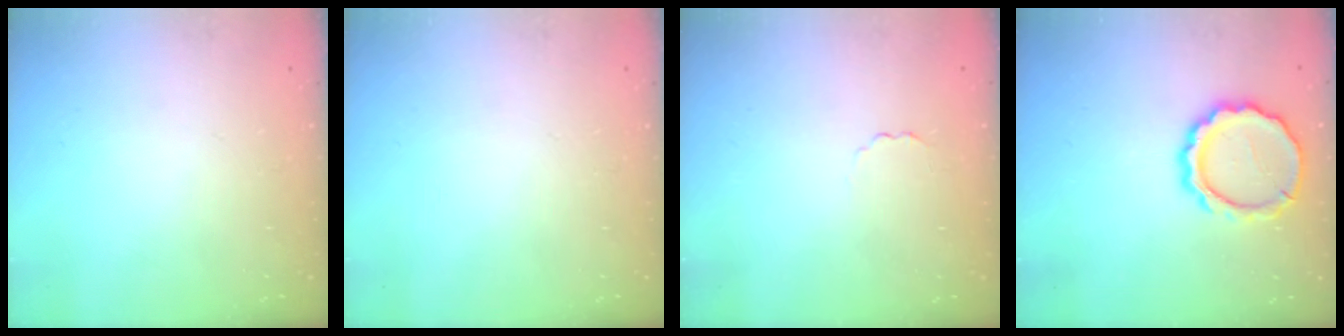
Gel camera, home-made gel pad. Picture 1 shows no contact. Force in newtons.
{"total": 0.0}
{"total": 1.4, "press": 1.3, "slide": 0.4}
{"total": 12.2, "press": 12.1, "slide": 1.8}